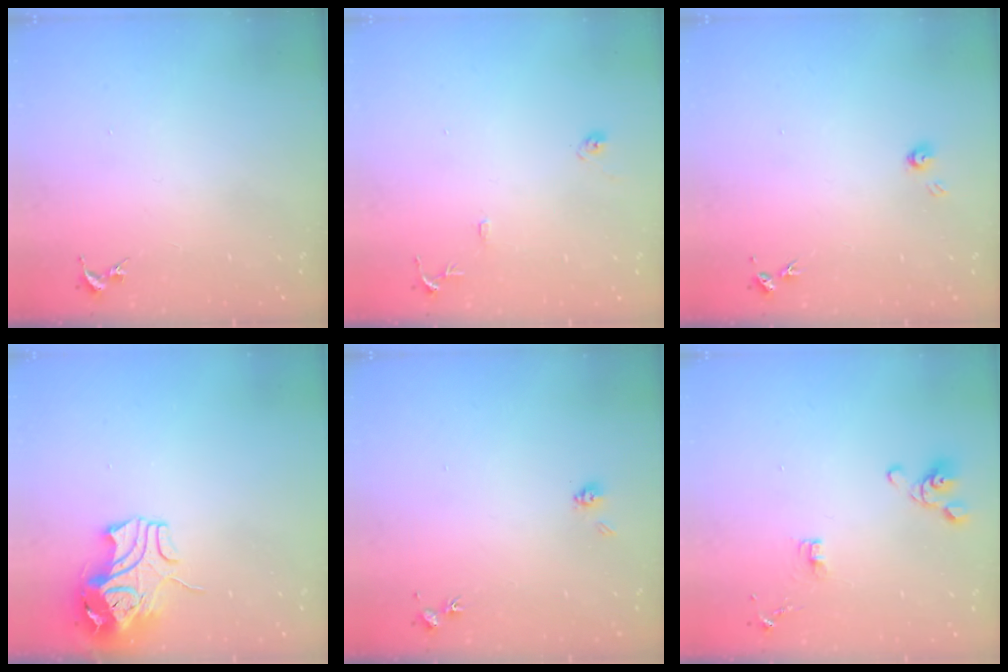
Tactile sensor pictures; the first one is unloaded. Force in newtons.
{"total": 9.1, "press": 9.1, "slide": 0.8}
{"total": 3.7, "press": 3.7, "slide": 0.4}
{"total": 10.8, "press": 10.6, "slide": 1.6}
{"total": 4.0, "press": 3.8, "slide": 1.4}
{"total": 7.7, "press": 7.3, "slide": 2.3}